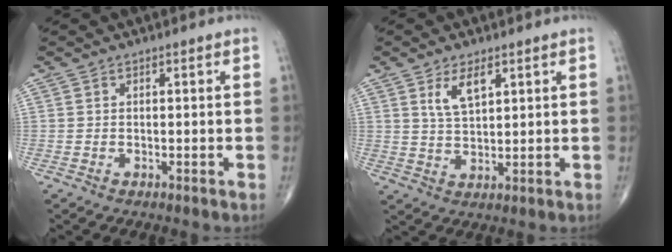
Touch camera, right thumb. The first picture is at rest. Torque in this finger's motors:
{"motor_torque": [-0.03, 0.07, 0.21, 0.01, 0.08]}